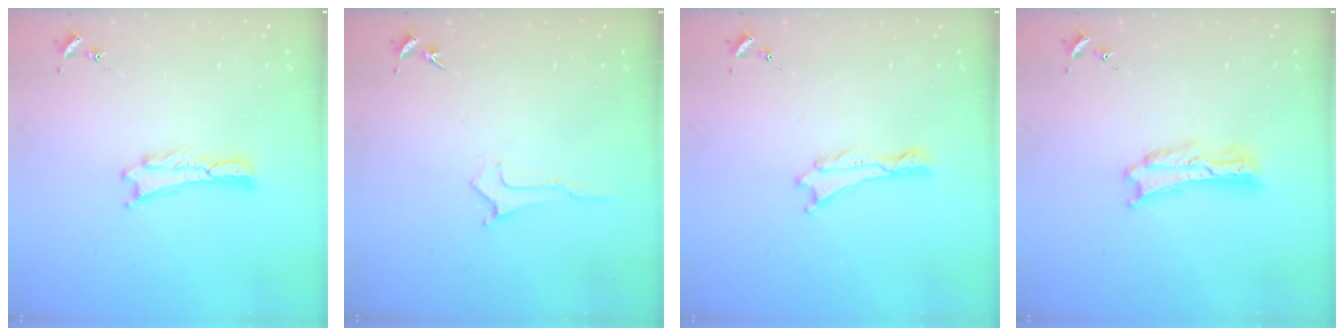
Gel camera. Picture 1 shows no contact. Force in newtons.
{"total": 0.0}
{"total": 0.0}
{"total": 1.7, "press": 1.7, "slide": 0.3}